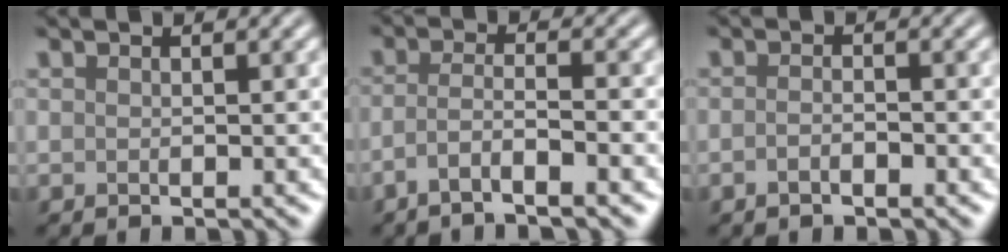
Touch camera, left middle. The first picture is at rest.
{"total": 3.7, "force": [-2.1, 0.6, 2.9], "torque": [-0.052, 0.003, -0.054]}
{"total": 1.3, "force": [-0.7, 0.4, 1.0], "torque": [-0.022, 0.000, -0.016]}